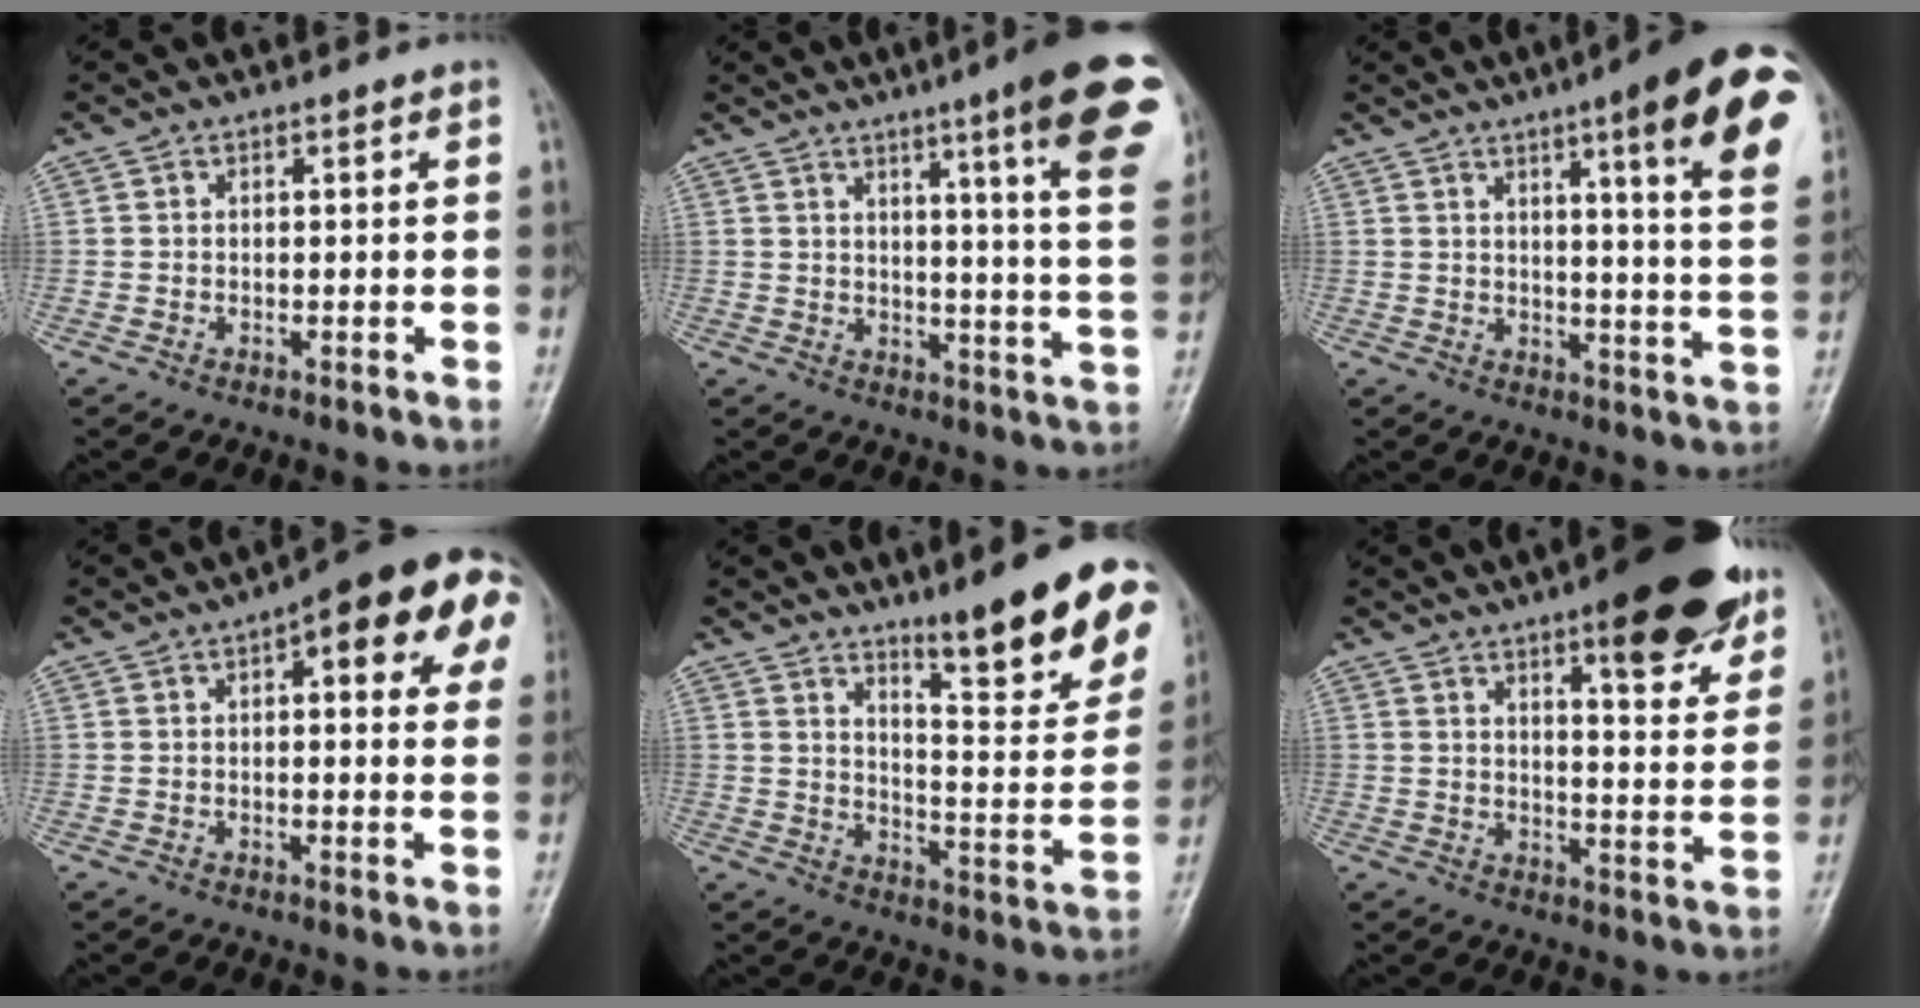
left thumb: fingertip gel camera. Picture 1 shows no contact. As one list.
[{"total": 19.4, "force": [10.5, 1.5, 16.2], "torque": [-0.187, -0.043, 0.120]}, {"total": 18.9, "force": [9.2, 2.7, 16.3], "torque": [-0.184, -0.038, 0.109]}, {"total": 16.0, "force": [5.8, 5.6, 13.8], "torque": [-0.144, 0.009, 0.058]}, {"total": 18.1, "force": [11.8, 3.5, 13.2], "torque": [-0.136, -0.074, 0.176]}, {"total": 16.9, "force": [10.6, 4.7, 12.3], "torque": [-0.122, -0.054, 0.146]}]